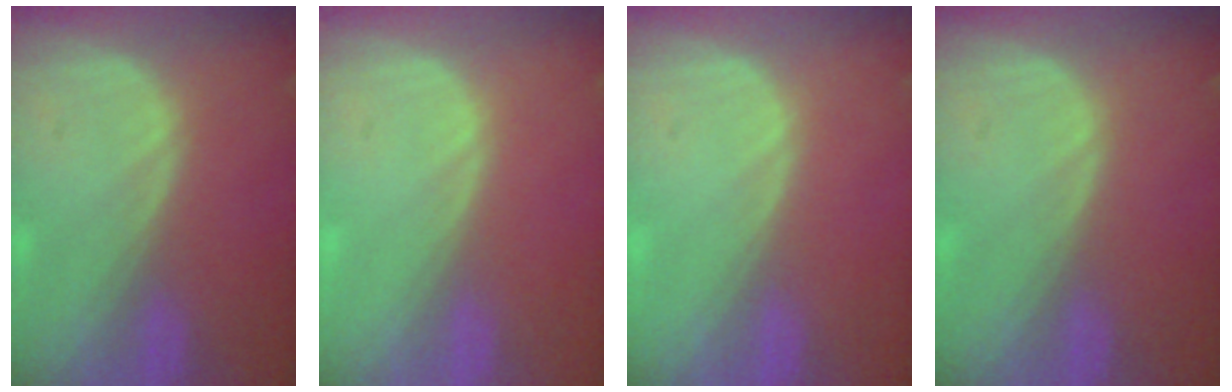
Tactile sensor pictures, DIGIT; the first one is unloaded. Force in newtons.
{"total": 0.0}
{"total": 0.0}
{"total": 0.0}